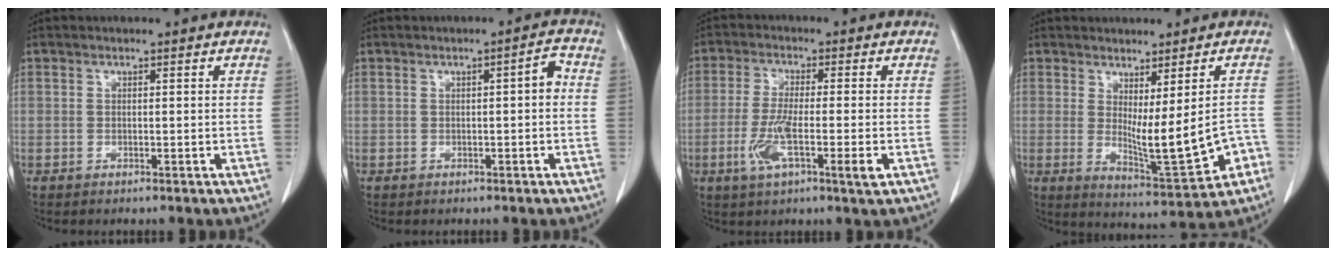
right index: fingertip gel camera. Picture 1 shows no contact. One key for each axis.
{"total": 2.4, "fx": 0.0, "fy": 0.5, "fz": 2.3, "tx": -0.031, "ty": 0.009, "tz": -0.001}
{"total": 8.3, "fx": -2.7, "fy": 0.6, "fz": 7.8, "tx": -0.147, "ty": -0.014, "tz": -0.051}
{"total": 9.8, "fx": -1.5, "fy": 1.8, "fz": 9.6, "tx": -0.134, "ty": -0.020, "tz": -0.004}